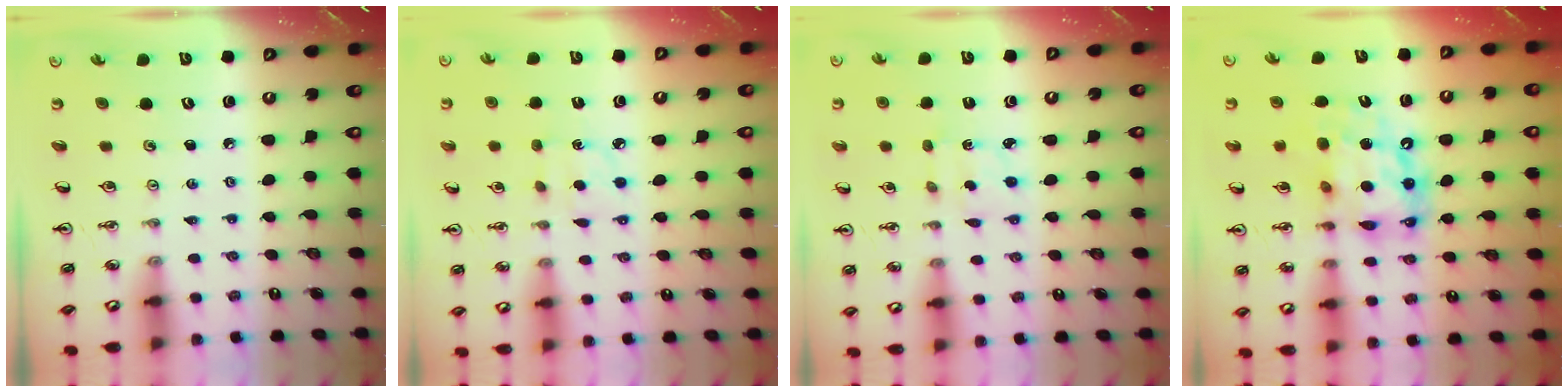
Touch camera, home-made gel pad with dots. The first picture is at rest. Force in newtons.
{"total": 4.5, "press": 4.5, "slide": 0.5}
{"total": 2.4, "press": 2.4, "slide": 0.6}
{"total": 13.5, "press": 13.4, "slide": 1.5}